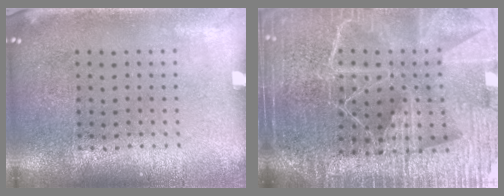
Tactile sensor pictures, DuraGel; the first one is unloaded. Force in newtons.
{"total": 6.1, "press": 5.3, "slide": 2.9}